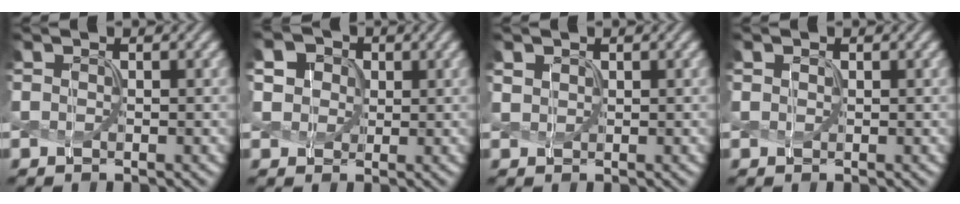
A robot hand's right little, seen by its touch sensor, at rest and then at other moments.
{"total": 6.8, "force": [3.2, 5.1, 3.2], "torque": [-0.074, 0.020, 0.037]}
{"total": 0.9, "force": [0.6, 0.6, 0.2], "torque": [-0.007, 0.001, 0.016]}
{"total": 0.5, "force": [0.2, 0.4, 0.2], "torque": [-0.006, -0.001, 0.006]}